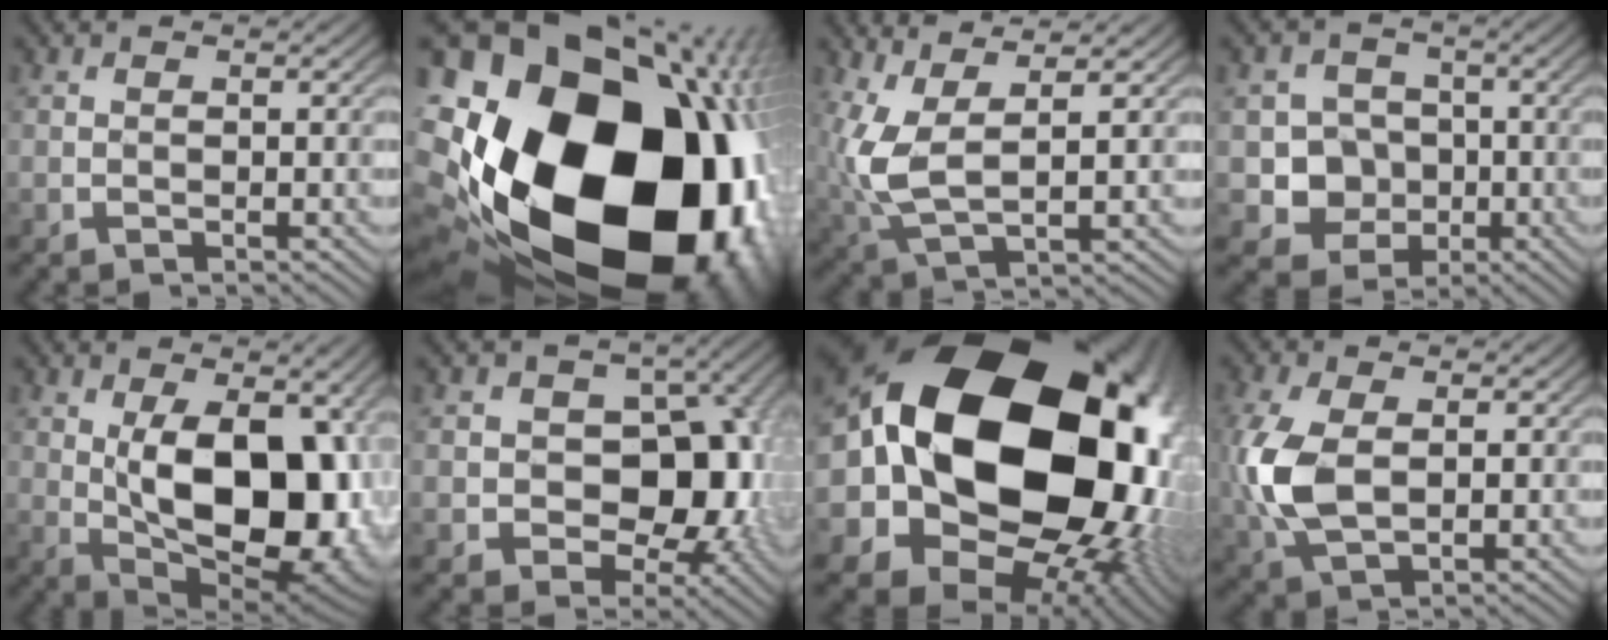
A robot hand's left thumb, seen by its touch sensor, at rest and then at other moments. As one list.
[{"total": 24.7, "force": [-4.9, 18.8, 15.4], "torque": [-0.248, -0.063, -0.129]}, {"total": 8.7, "force": [1.8, 4.6, 7.2], "torque": [-0.190, -0.002, 0.035]}, {"total": 6.2, "force": [-1.3, 5.8, 1.8], "torque": [-0.037, -0.008, -0.044]}, {"total": 15.9, "force": [-0.6, 8.7, 13.3], "torque": [-0.184, -0.016, -0.003]}, {"total": 11.7, "force": [-1.1, 8.3, 8.2], "torque": [-0.115, -0.005, -0.024]}, {"total": 23.3, "force": [3.3, 17.9, 14.5], "torque": [-0.322, -0.058, 0.079]}, {"total": 9.8, "force": [0.3, 6.3, 7.5], "torque": [-0.213, 0.002, 0.008]}]